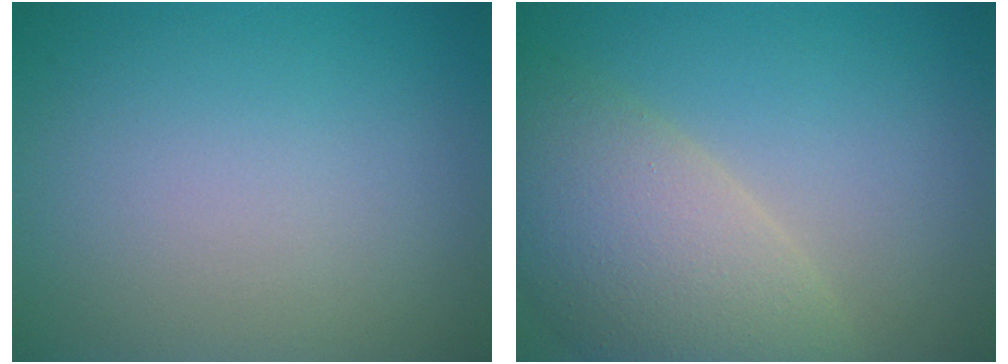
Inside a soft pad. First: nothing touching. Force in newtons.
{"total": 8.1, "press": 8.0, "slide": 1.0}